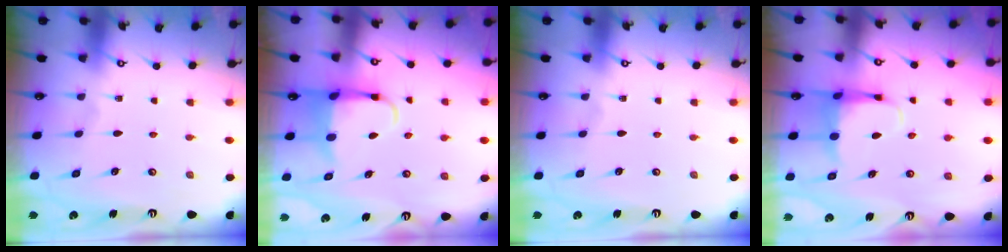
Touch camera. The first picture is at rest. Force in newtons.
{"total": 5.2, "press": 5.1, "slide": 1.0}
{"total": 0.0}
{"total": 6.1, "press": 6.0, "slide": 1.2}